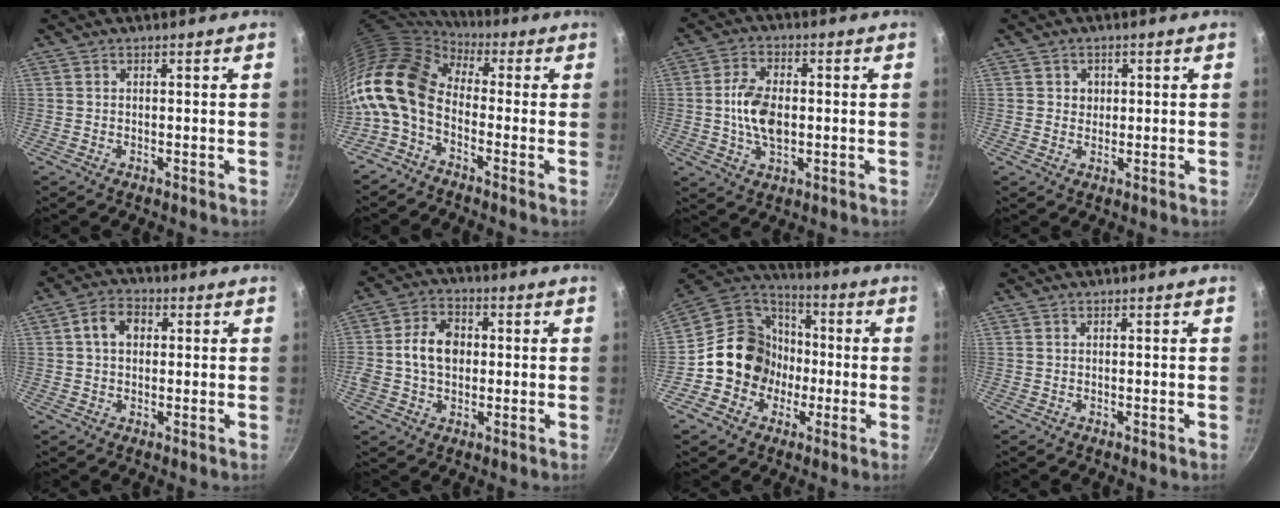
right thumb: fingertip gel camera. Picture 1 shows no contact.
{"total": 13.6, "force": [-1.5, 8.8, 10.3], "torque": [-0.187, 0.024, -0.051]}
{"total": 9.0, "force": [-0.2, 5.3, 7.3], "torque": [-0.131, 0.008, -0.007]}
{"total": 2.3, "force": [0.5, 2.2, 0.6], "torque": [0.006, 0.001, 0.006]}
{"total": 6.1, "force": [1.2, 4.5, 3.9], "torque": [-0.050, 0.013, 0.011]}
{"total": 9.2, "force": [0.2, 6.9, 6.1], "torque": [-0.089, 0.017, -0.008]}
{"total": 16.4, "force": [-2.7, 14.6, 6.9], "torque": [-0.077, 0.043, -0.053]}
{"total": 0.0}